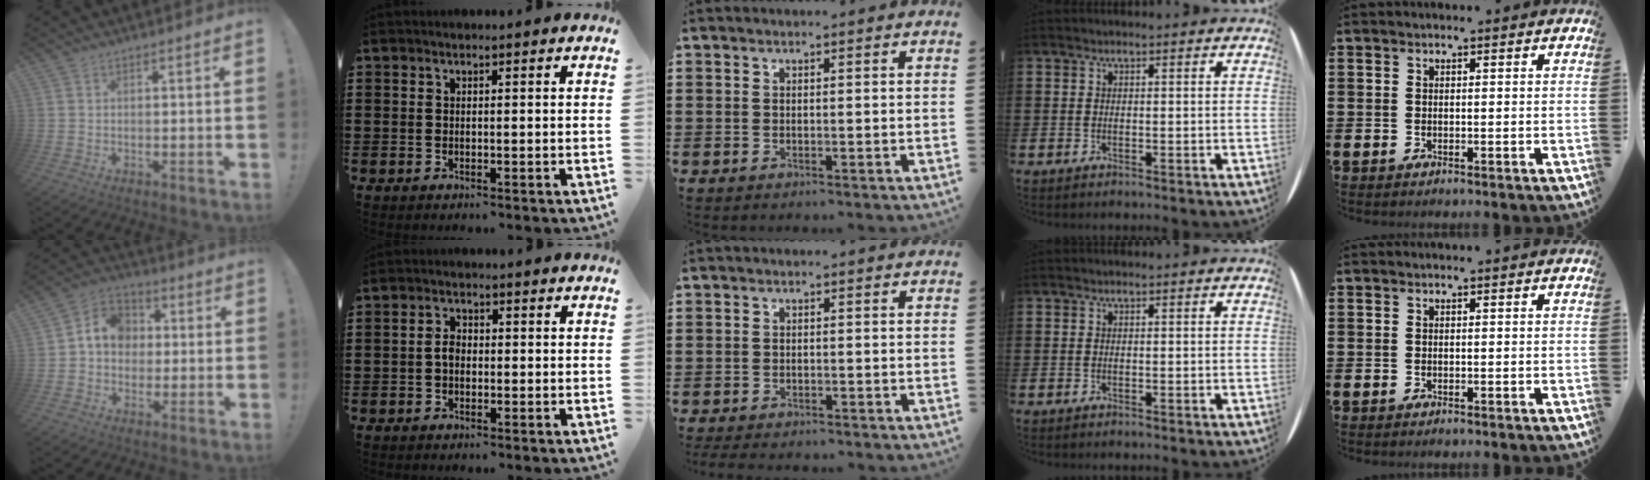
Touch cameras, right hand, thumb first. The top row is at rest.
{"thumb": {"total": 9.2, "force": [0.5, 8.2, 4.2], "torque": [-0.060, 0.015, 0.017]}, "index": {"total": 2.3, "force": [-0.4, 1.5, 1.7], "torque": [-0.033, 0.004, -0.008]}, "middle": {"total": 1.3, "force": [-1.3, 0.2, 0.1], "torque": [-0.006, 0.000, -0.027]}}